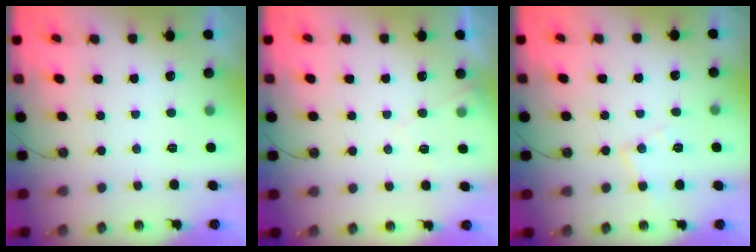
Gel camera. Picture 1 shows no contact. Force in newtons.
{"total": 4.9, "press": 4.9, "slide": 0.7}
{"total": 7.2, "press": 7.2, "slide": 0.4}